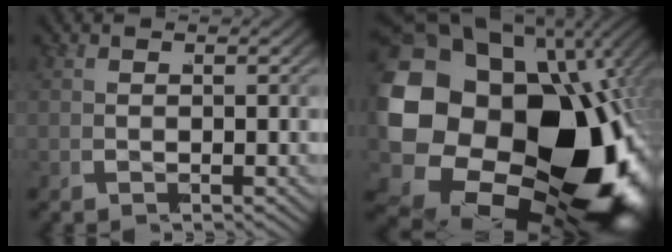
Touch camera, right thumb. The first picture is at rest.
{"total": 34.3, "force": [-5.7, 23.2, 24.6], "torque": [-0.468, -0.088, -0.055]}